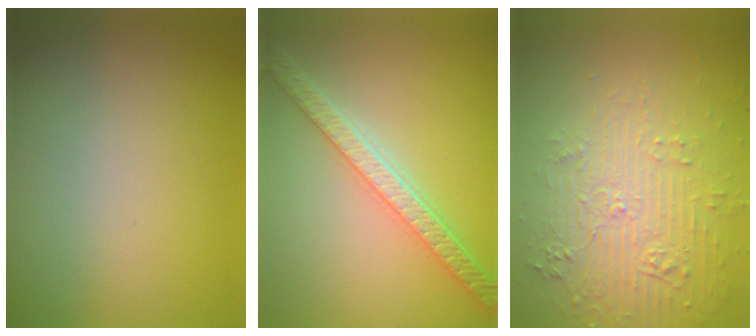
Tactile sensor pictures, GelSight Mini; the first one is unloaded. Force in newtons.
{"total": 5.0, "press": 4.2, "slide": 2.6}
{"total": 6.0, "press": 3.6, "slide": 4.8}